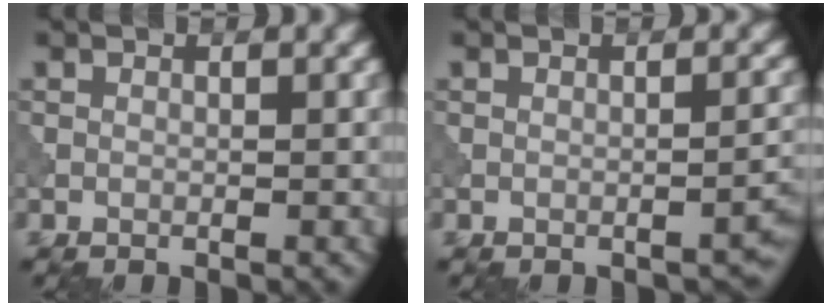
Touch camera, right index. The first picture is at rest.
{"total": 1.6, "force": [-1.2, 0.4, 0.9], "torque": [-0.009, 0.005, -0.017]}